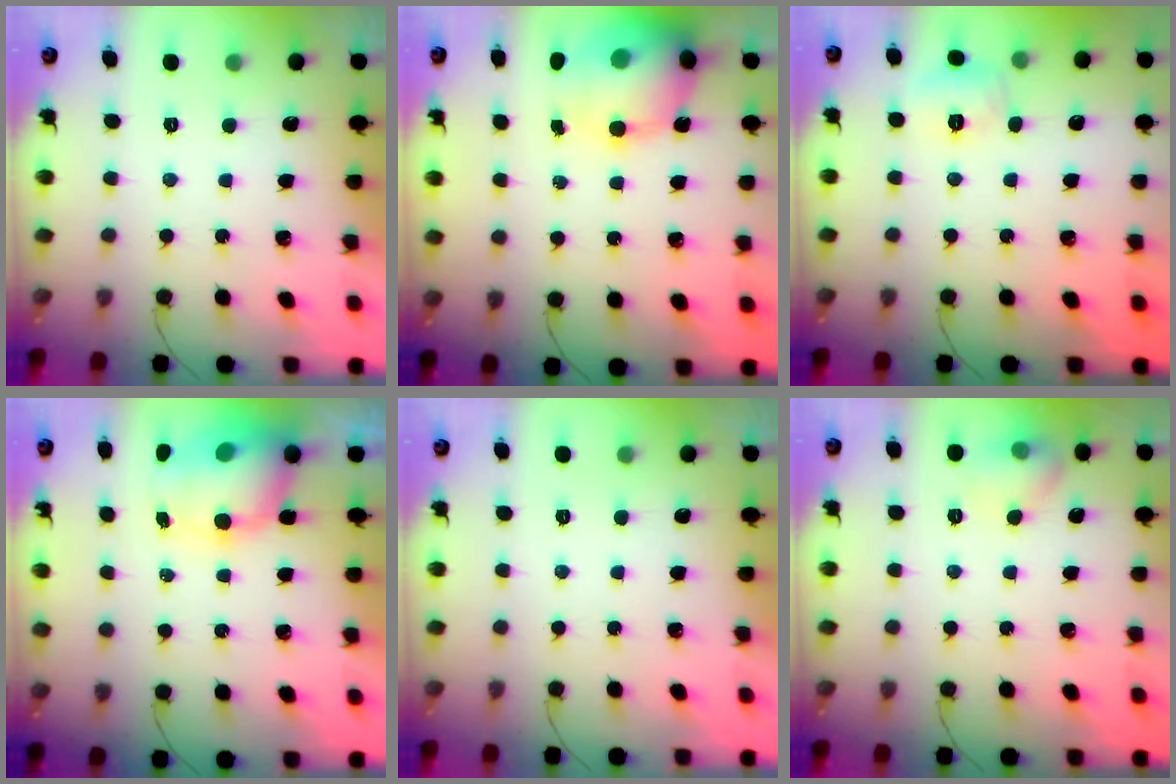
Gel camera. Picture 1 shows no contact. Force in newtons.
{"total": 14.9, "press": 14.5, "slide": 3.3}
{"total": 6.0, "press": 5.8, "slide": 1.6}
{"total": 8.5, "press": 8.2, "slide": 2.3}
{"total": 0.0}
{"total": 9.9, "press": 7.0, "slide": 7.0}